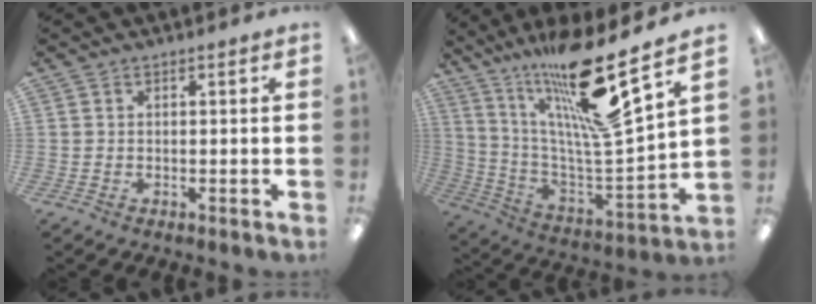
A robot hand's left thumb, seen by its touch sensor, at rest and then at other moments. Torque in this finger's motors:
{"motor_torque": [0.42, 0.36, 1.56, -1.21, 0.25]}